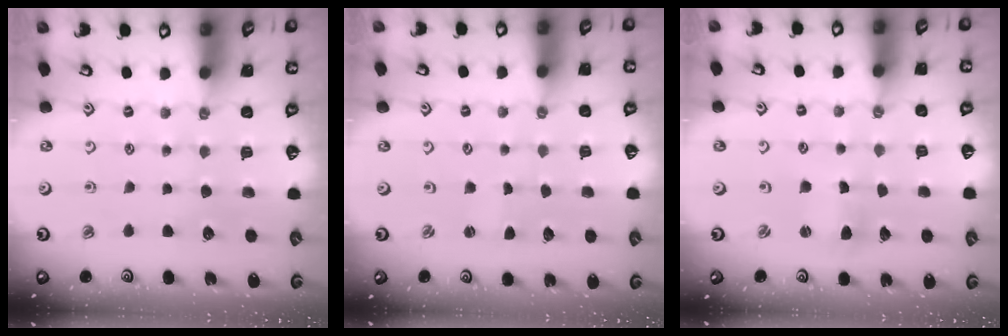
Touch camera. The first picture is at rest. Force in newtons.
{"total": 0.0}
{"total": 2.4, "press": 2.4, "slide": 0.2}